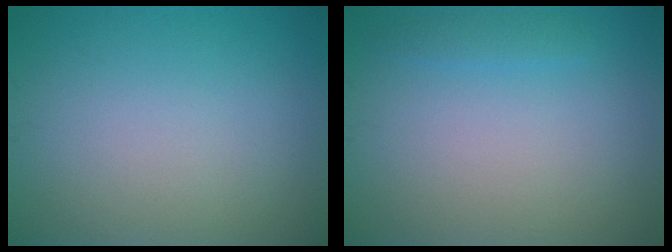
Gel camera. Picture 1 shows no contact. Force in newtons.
{"total": 1.0, "press": 1.0, "slide": 0.1}